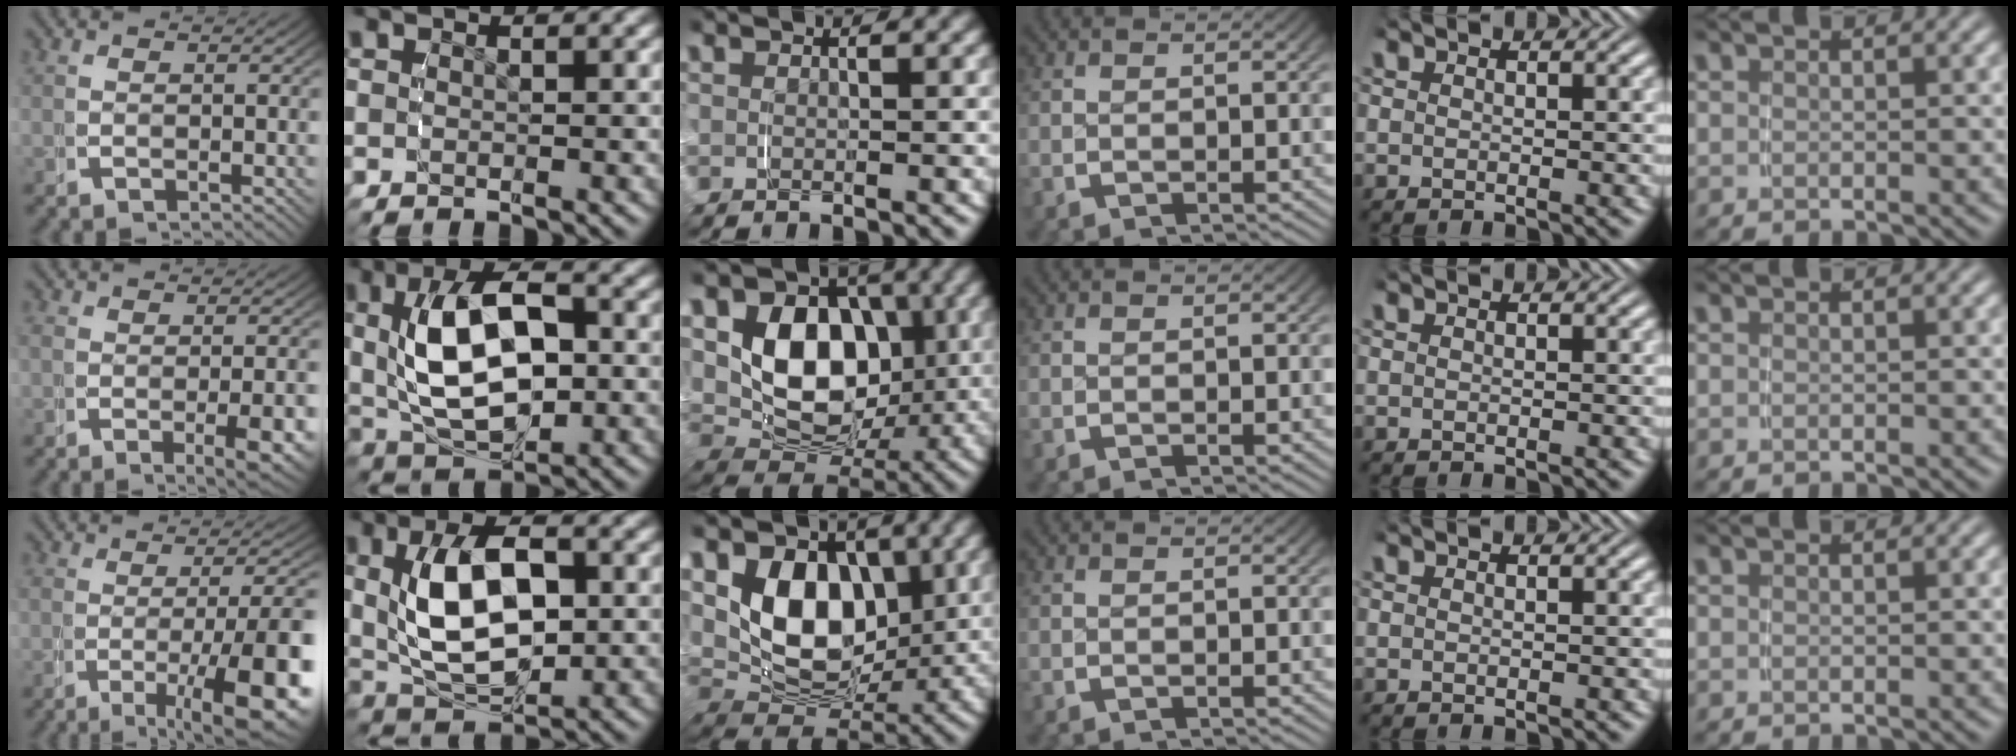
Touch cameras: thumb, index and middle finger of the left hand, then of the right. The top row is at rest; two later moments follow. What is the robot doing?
{"motion": "grasp_and_lifting", "object": "pencil case"}